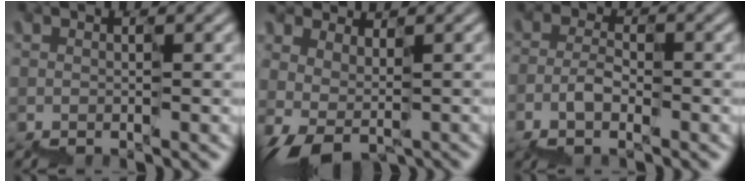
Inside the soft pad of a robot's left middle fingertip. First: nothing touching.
{"total": 2.2, "force": [0.0, 1.4, 1.7], "torque": [-0.038, 0.005, 0.016]}
{"total": 1.8, "force": [-1.4, 0.9, 0.7], "torque": [-0.020, 0.010, -0.024]}